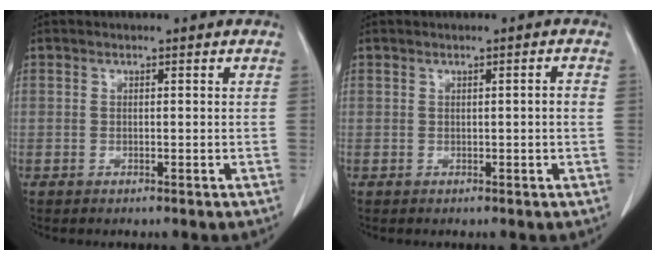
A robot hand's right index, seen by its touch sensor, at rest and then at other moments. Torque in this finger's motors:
{"motor_torque": [0.10, 0.09, 0.03, 0.02]}